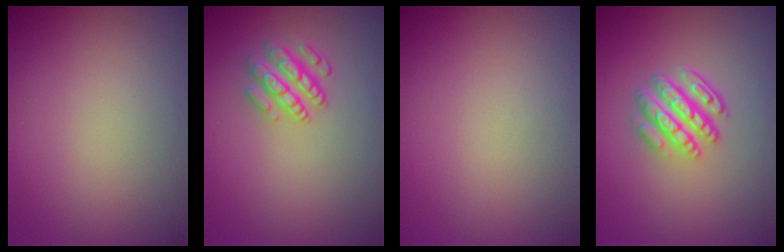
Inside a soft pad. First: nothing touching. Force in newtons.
{"total": 2.5, "press": 2.4, "slide": 0.5}
{"total": 0.0}
{"total": 4.7, "press": 3.5, "slide": 3.1}